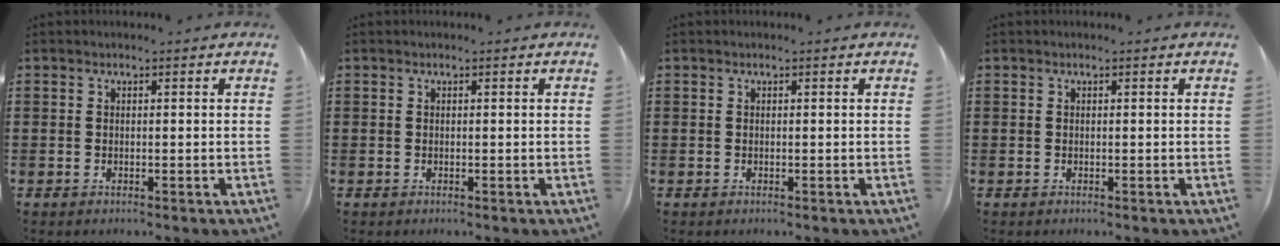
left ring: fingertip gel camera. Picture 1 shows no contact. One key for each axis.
{"total": 0.0}
{"total": 0.0}
{"total": 0.0}